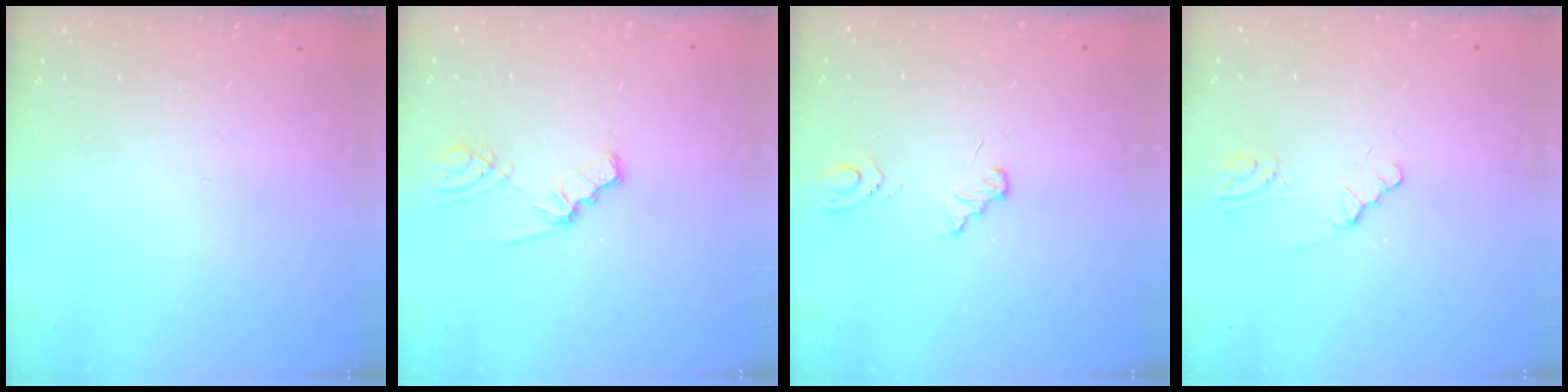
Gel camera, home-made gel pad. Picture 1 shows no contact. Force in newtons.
{"total": 2.1, "press": 2.1, "slide": 0.3}
{"total": 4.1, "press": 4.1, "slide": 0.3}
{"total": 0.9, "press": 0.8, "slide": 0.2}